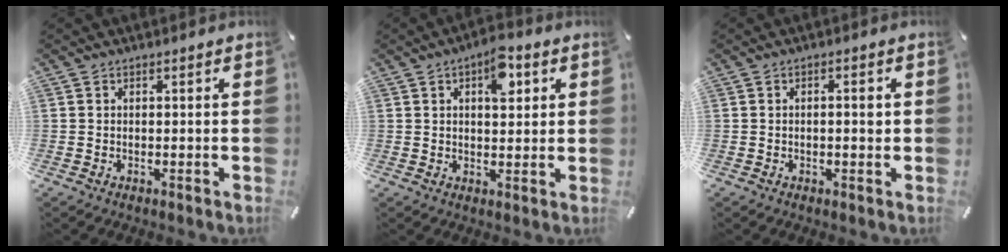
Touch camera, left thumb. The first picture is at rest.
{"total": 7.7, "force": [3.2, 4.1, 5.8], "torque": [-0.071, -0.009, 0.048]}
{"total": 2.2, "force": [0.0, 0.7, 2.1], "torque": [-0.031, 0.001, -0.004]}